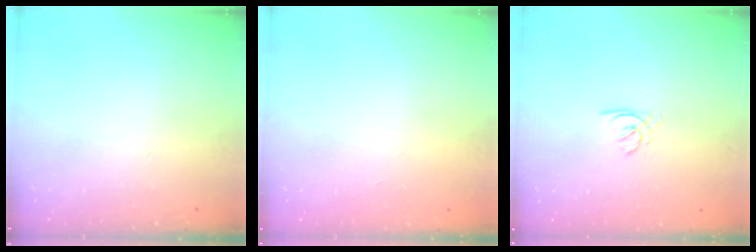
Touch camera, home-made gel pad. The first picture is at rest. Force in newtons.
{"total": 0.9, "press": 0.8, "slide": 0.2}
{"total": 1.4, "press": 1.4, "slide": 0.2}